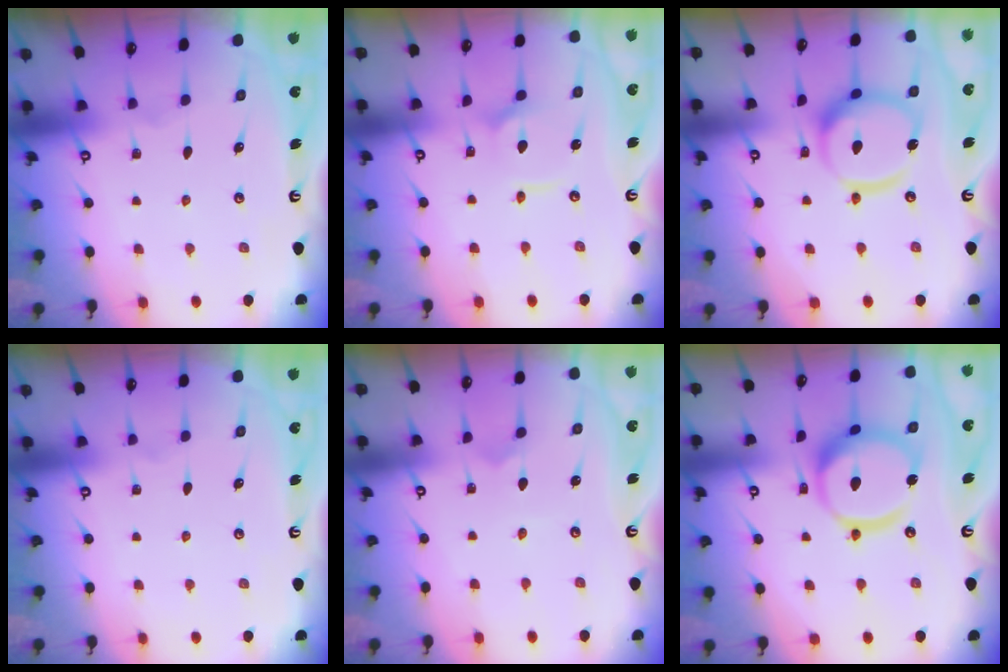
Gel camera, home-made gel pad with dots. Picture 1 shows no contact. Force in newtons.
{"total": 4.3, "press": 4.3, "slide": 0.5}
{"total": 15.0, "press": 14.9, "slide": 1.9}
{"total": 0.0}
{"total": 0.0}
{"total": 15.6, "press": 15.5, "slide": 1.7}